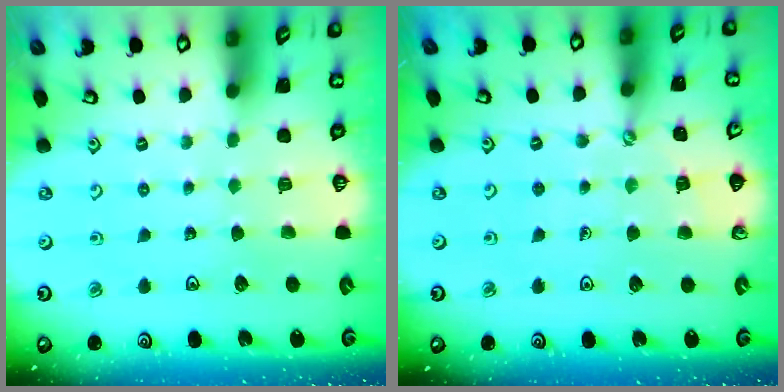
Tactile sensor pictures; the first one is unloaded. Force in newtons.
{"total": 3.1, "press": 3.1, "slide": 0.5}